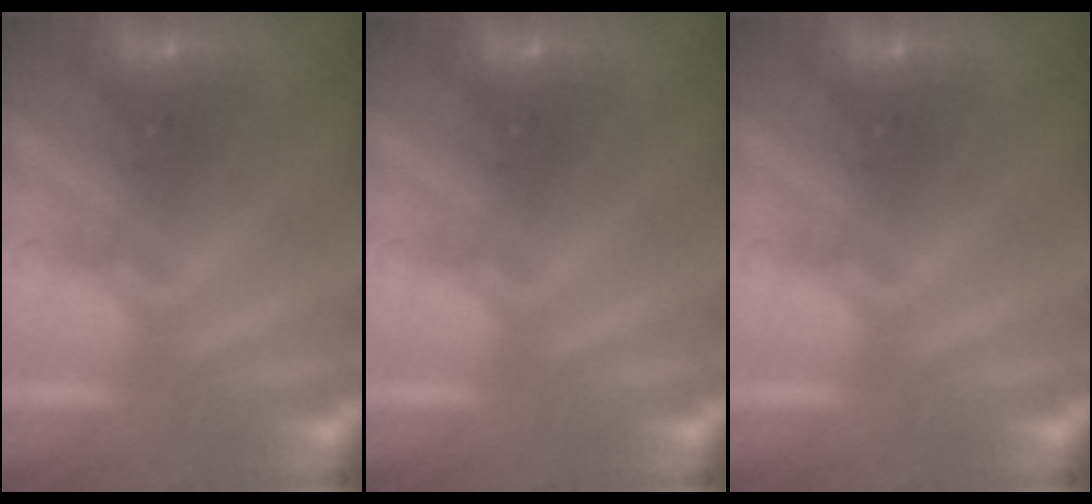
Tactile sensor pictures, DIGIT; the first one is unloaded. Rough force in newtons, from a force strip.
{"total": 0.0}
{"total": 0.0}